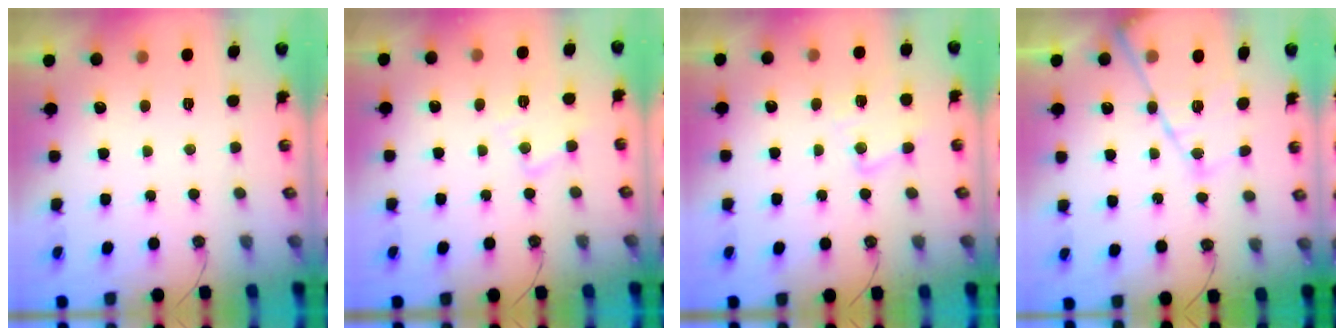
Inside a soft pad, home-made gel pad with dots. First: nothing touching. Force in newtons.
{"total": 8.8, "press": 8.8, "slide": 0.7}
{"total": 10.8, "press": 10.8, "slide": 0.4}
{"total": 17.0, "press": 17.0, "slide": 1.5}